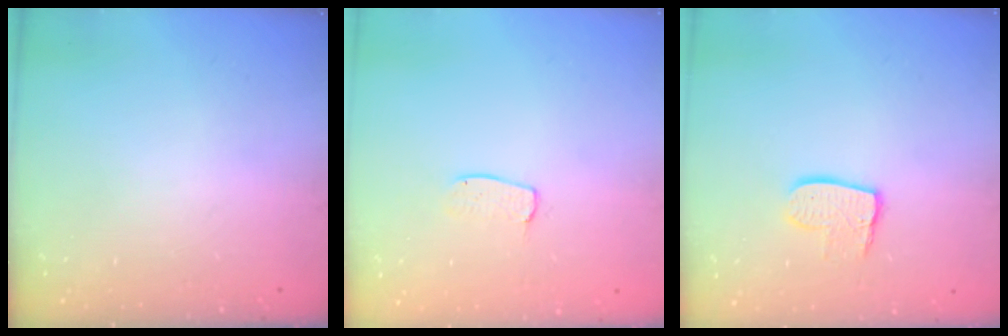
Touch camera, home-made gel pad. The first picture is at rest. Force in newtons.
{"total": 4.5, "press": 4.5, "slide": 0.3}
{"total": 8.7, "press": 8.6, "slide": 0.7}